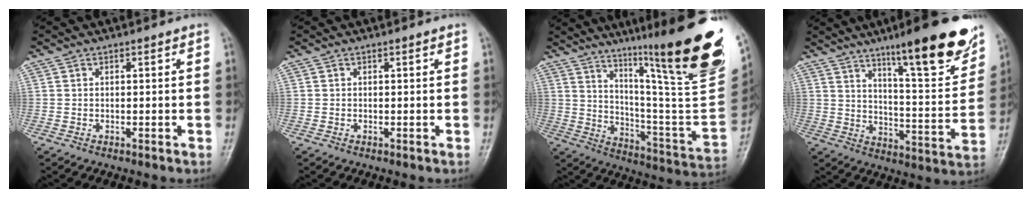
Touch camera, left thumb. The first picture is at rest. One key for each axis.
{"total": 0.0}
{"total": 31.7, "fx": 19.0, "fy": 3.7, "fz": 25.1, "tx": -0.308, "ty": -0.097, "tz": 0.288}
{"total": 18.6, "fx": 12.3, "fy": 3.4, "fz": 13.6, "tx": -0.160, "ty": -0.069, "tz": 0.185}